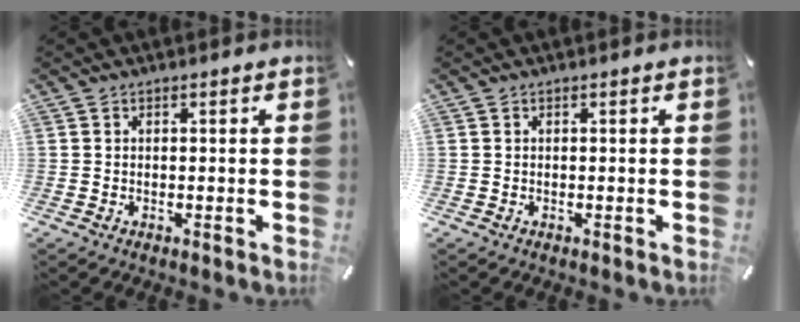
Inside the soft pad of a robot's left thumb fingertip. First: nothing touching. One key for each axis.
{"total": 0.0}